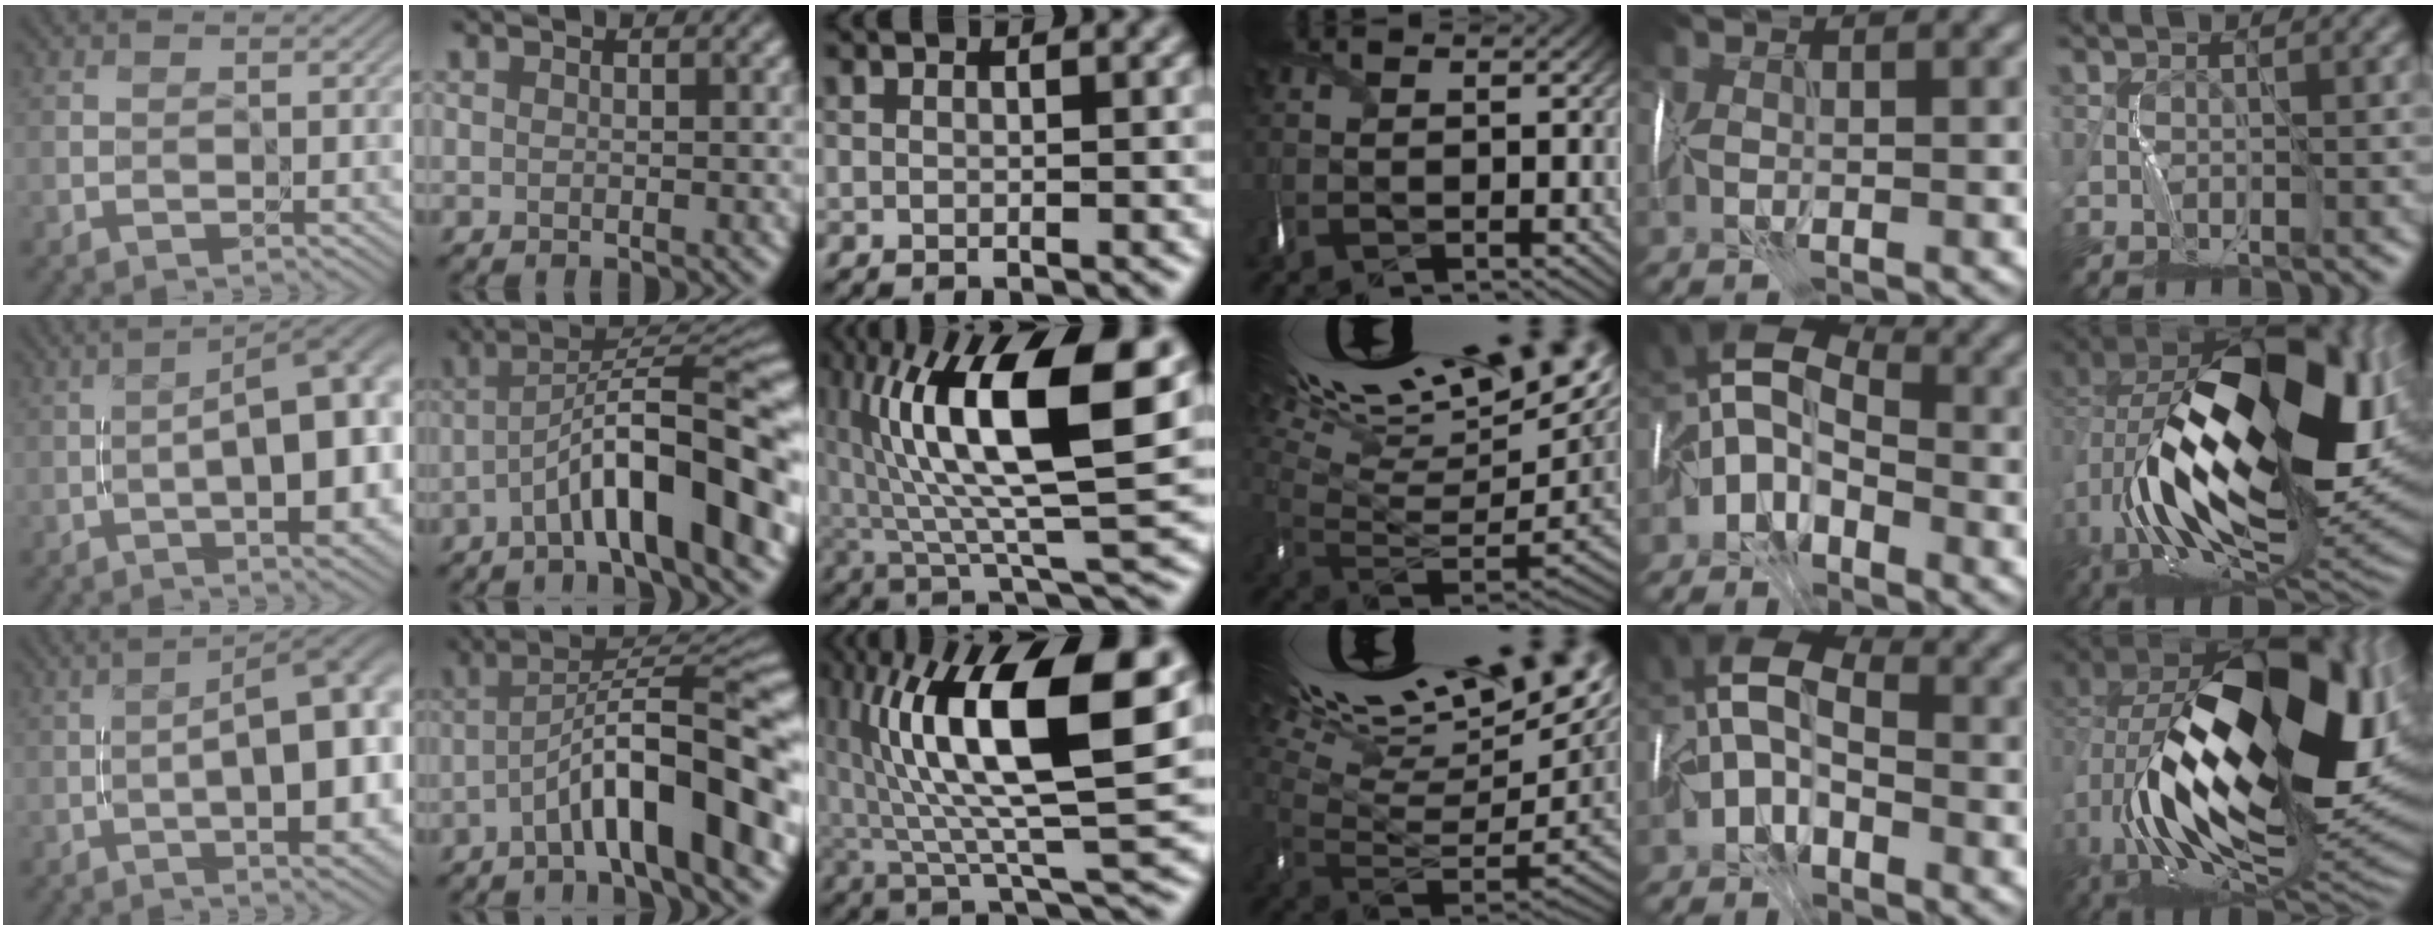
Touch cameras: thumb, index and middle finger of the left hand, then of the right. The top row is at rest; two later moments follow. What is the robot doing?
{"motion": "wrap", "object": "ribbon"}